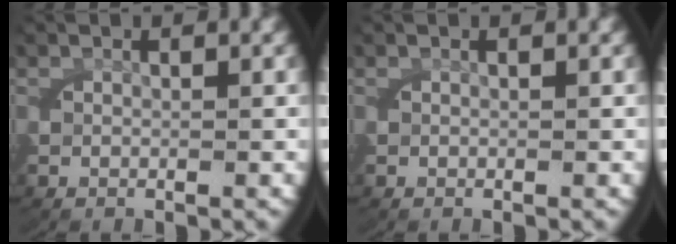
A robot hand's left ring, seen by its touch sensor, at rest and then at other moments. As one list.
[{"total": 0.0}]